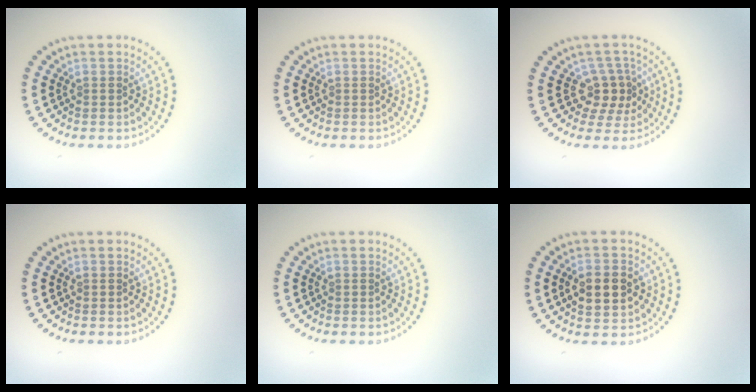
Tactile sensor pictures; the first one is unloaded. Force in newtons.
{"total": 0.0}
{"total": 2.8, "press": 2.2, "slide": 1.7}
{"total": 0.0}
{"total": 0.0}
{"total": 4.2, "press": 4.2, "slide": 0.3}